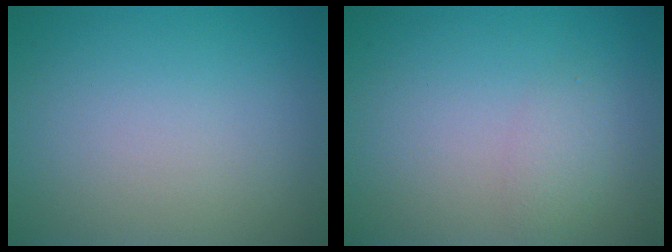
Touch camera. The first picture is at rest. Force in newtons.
{"total": 1.4, "press": 1.4, "slide": 0.0}